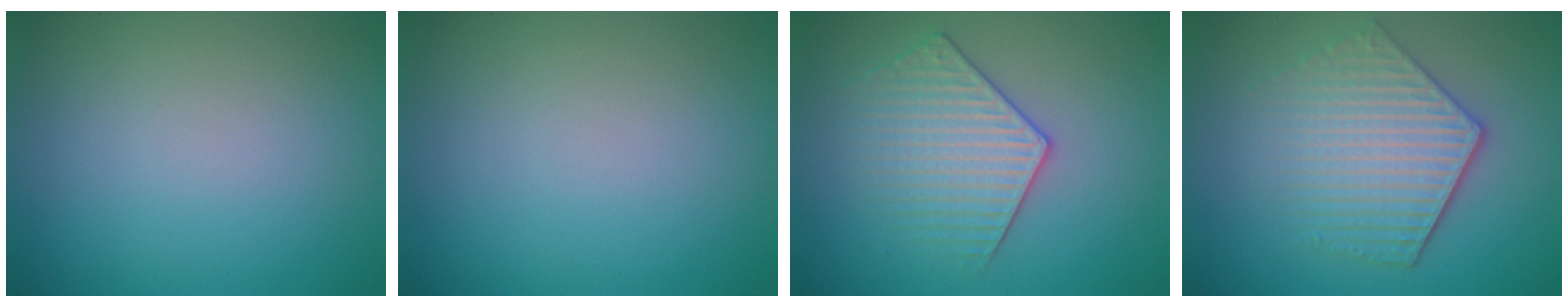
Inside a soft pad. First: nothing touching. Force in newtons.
{"total": 0.0}
{"total": 3.5, "press": 3.4, "slide": 0.7}
{"total": 5.3, "press": 4.1, "slide": 3.3}